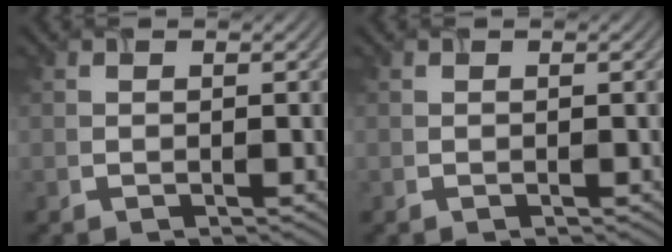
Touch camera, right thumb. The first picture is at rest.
{"total": 0.0}